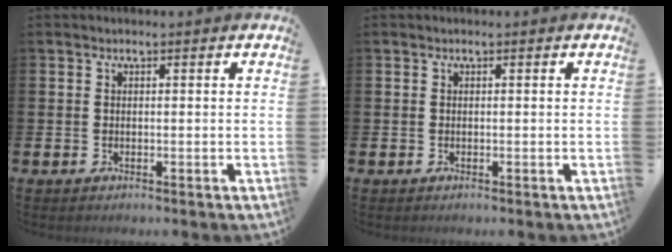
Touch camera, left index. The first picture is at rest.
{"total": 0.0}